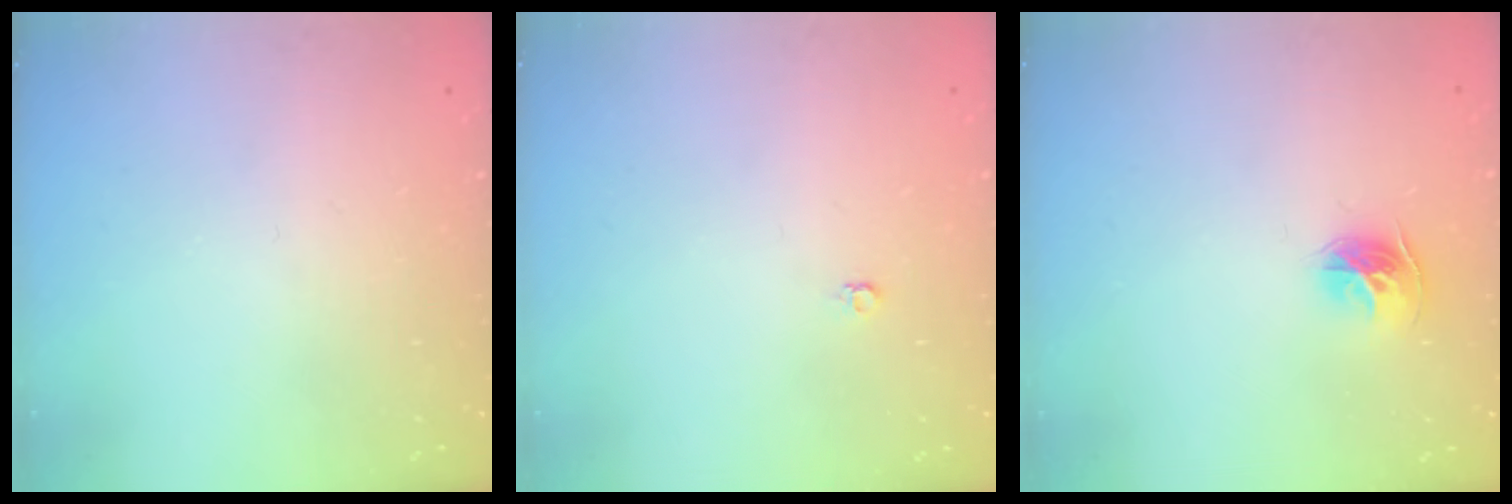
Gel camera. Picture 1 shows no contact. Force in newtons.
{"total": 3.5, "press": 3.4, "slide": 0.3}
{"total": 9.2, "press": 9.1, "slide": 0.9}